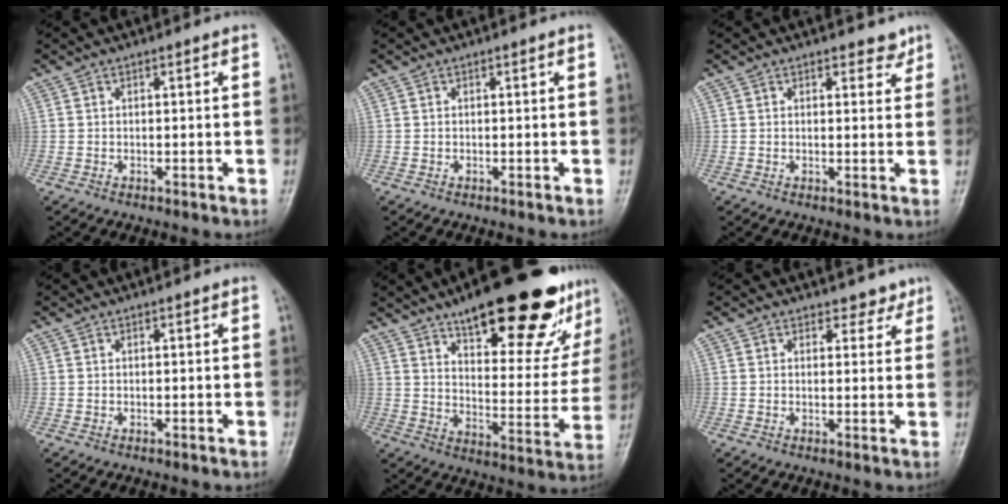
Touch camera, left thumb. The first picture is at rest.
{"total": 0.0}
{"total": 2.4, "force": [2.0, 1.3, 0.7], "torque": [0.010, -0.011, 0.022]}
{"total": 0.0}
{"total": 27.0, "force": [17.5, 8.9, 18.6], "torque": [-0.215, -0.064, 0.251]}
{"total": 2.8, "force": [2.2, 1.6, 0.1], "torque": [0.020, -0.016, 0.020]}